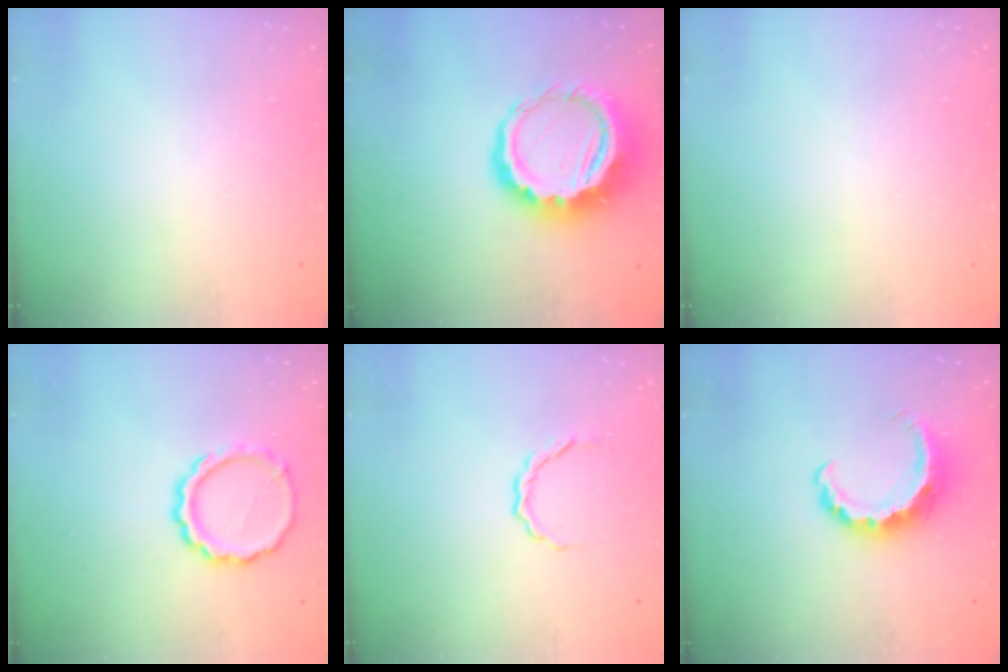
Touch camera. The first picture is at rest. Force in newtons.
{"total": 11.8, "press": 11.6, "slide": 2.2}
{"total": 0.0}
{"total": 9.7, "press": 9.6, "slide": 1.8}
{"total": 3.3, "press": 3.2, "slide": 0.7}
{"total": 8.4, "press": 8.3, "slide": 1.0}